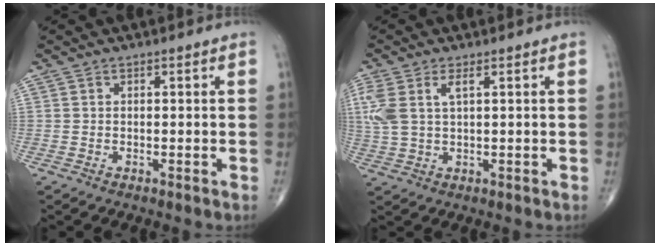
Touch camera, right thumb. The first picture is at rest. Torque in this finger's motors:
{"motor_torque": [-0.09, -0.01, 0.68, 0.30, 0.11]}